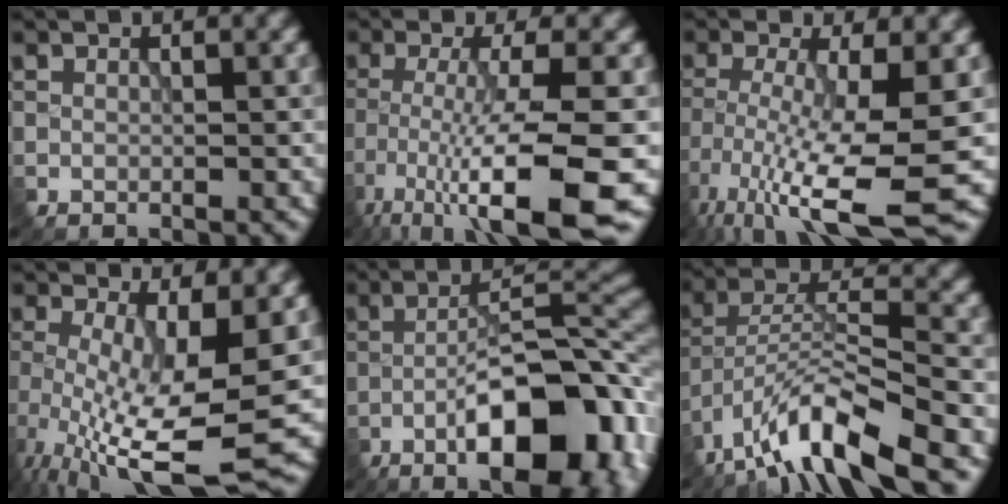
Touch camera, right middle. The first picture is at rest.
{"total": 9.4, "force": [-4.9, 1.5, 7.9], "torque": [-0.134, -0.003, -0.091]}
{"total": 10.2, "force": [-4.9, 1.8, 8.7], "torque": [-0.175, -0.021, -0.082]}
{"total": 9.9, "force": [-2.4, 2.4, 9.3], "torque": [-0.176, -0.026, -0.037]}
{"total": 13.6, "force": [-6.3, 4.9, 11.0], "torque": [-0.158, 0.010, -0.104]}
{"total": 10.6, "force": [-7.6, 2.3, 7.0], "torque": [-0.117, 0.012, -0.147]}